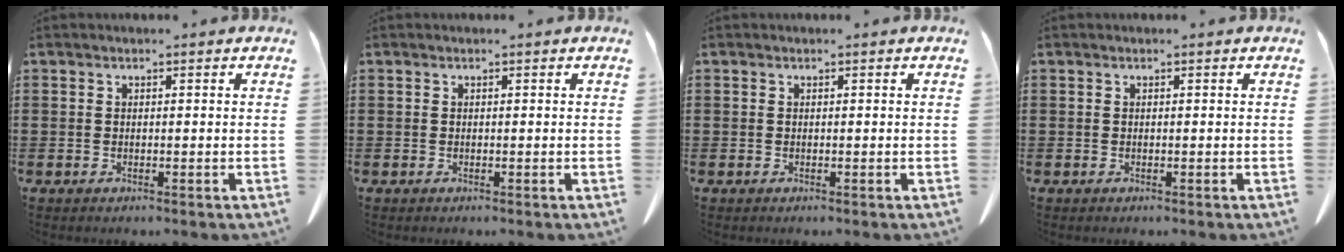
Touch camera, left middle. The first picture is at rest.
{"total": 0.0}
{"total": 0.0}
{"total": 0.0}